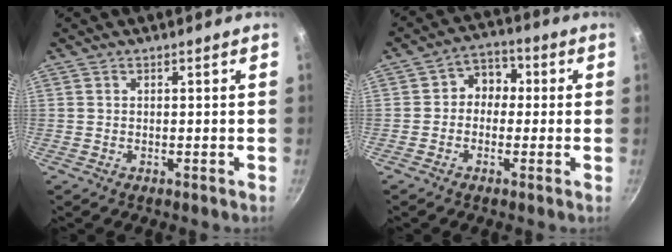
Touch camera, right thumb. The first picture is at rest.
{"total": 5.9, "force": [0.0, 4.9, 3.2], "torque": [-0.006, 0.018, -0.017]}